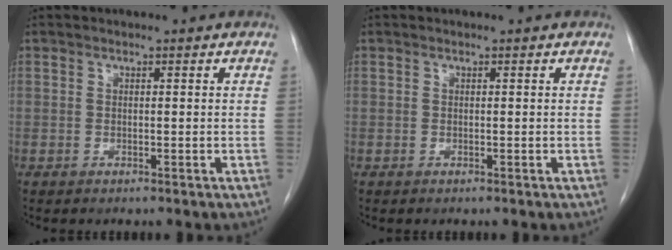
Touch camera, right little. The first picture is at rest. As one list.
[{"total": 0.0}]